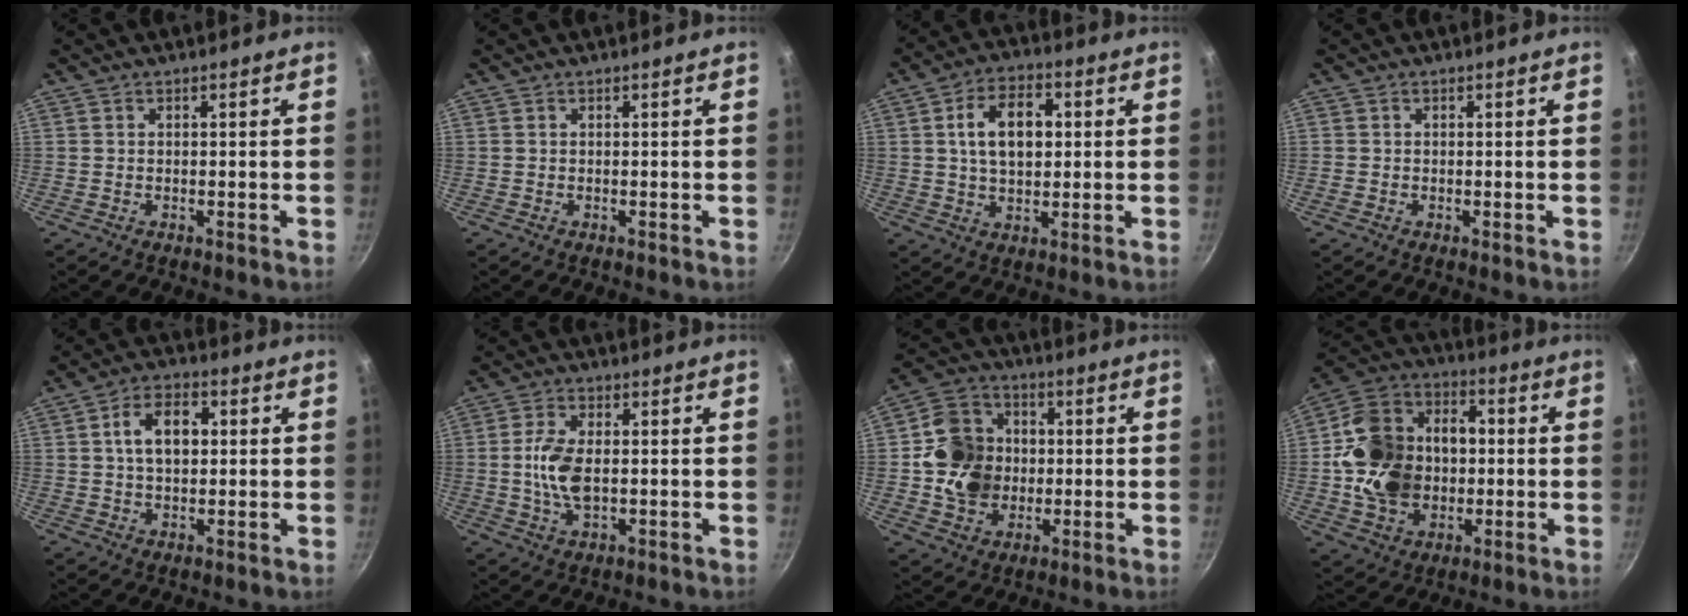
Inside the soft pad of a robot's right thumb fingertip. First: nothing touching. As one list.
[{"total": 0.0}, {"total": 10.9, "force": [2.0, 6.7, 8.4], "torque": [-0.126, 0.008, 0.031]}, {"total": 0.6, "force": [-0.1, 0.5, 0.3], "torque": [-0.005, 0.000, -0.003]}, {"total": 8.5, "force": [1.4, 5.4, 6.5], "torque": [-0.097, 0.013, 0.021]}, {"total": 7.9, "force": [-0.1, 4.1, 6.8], "torque": [-0.142, -0.002, 0.000]}, {"total": 15.3, "force": [-0.5, 12.7, 8.4], "torque": [-0.123, 0.016, -0.009]}, {"total": 21.1, "force": [-0.5, 15.8, 14.0], "torque": [-0.233, 0.024, -0.005]}]